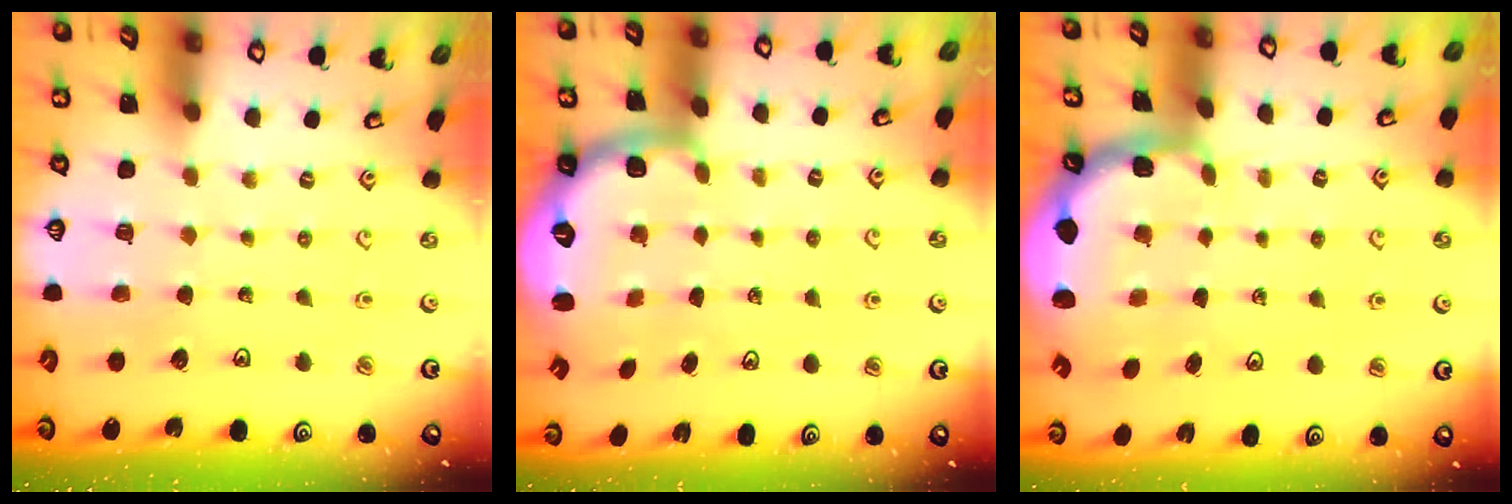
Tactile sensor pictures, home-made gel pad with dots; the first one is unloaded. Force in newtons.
{"total": 2.5, "press": 2.0, "slide": 1.6}
{"total": 2.0, "press": 1.8, "slide": 0.9}